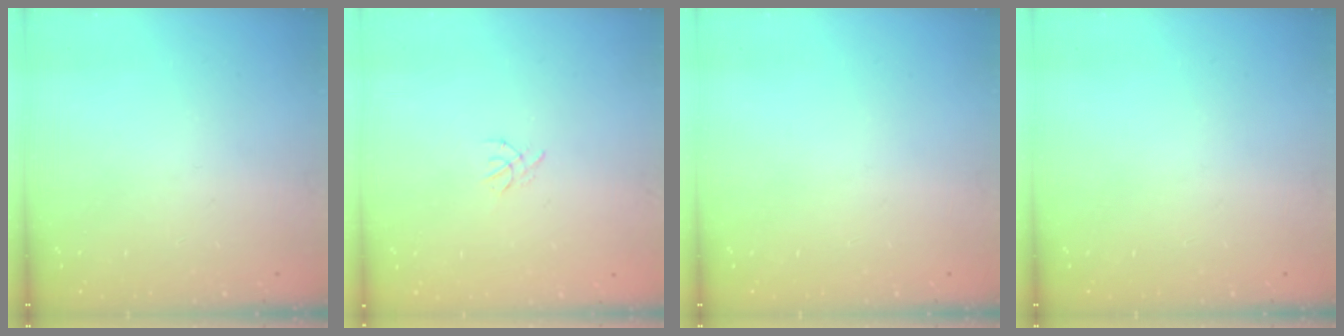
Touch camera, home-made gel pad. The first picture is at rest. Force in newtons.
{"total": 0.8, "press": 0.7, "slide": 0.3}
{"total": 0.0}
{"total": 0.0}